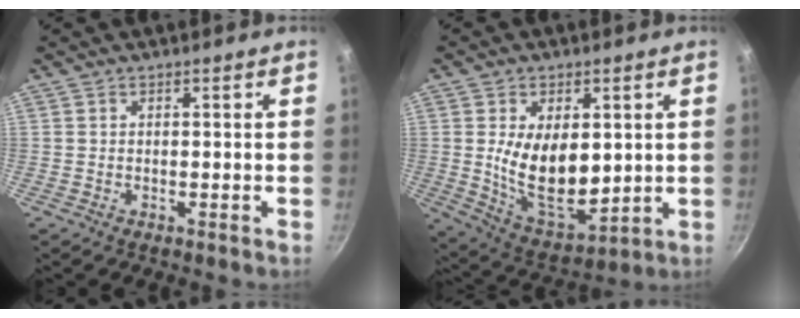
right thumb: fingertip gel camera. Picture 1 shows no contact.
{"total": 14.8, "force": [1.4, 8.6, 12.0], "torque": [-0.181, -0.034, 0.042]}